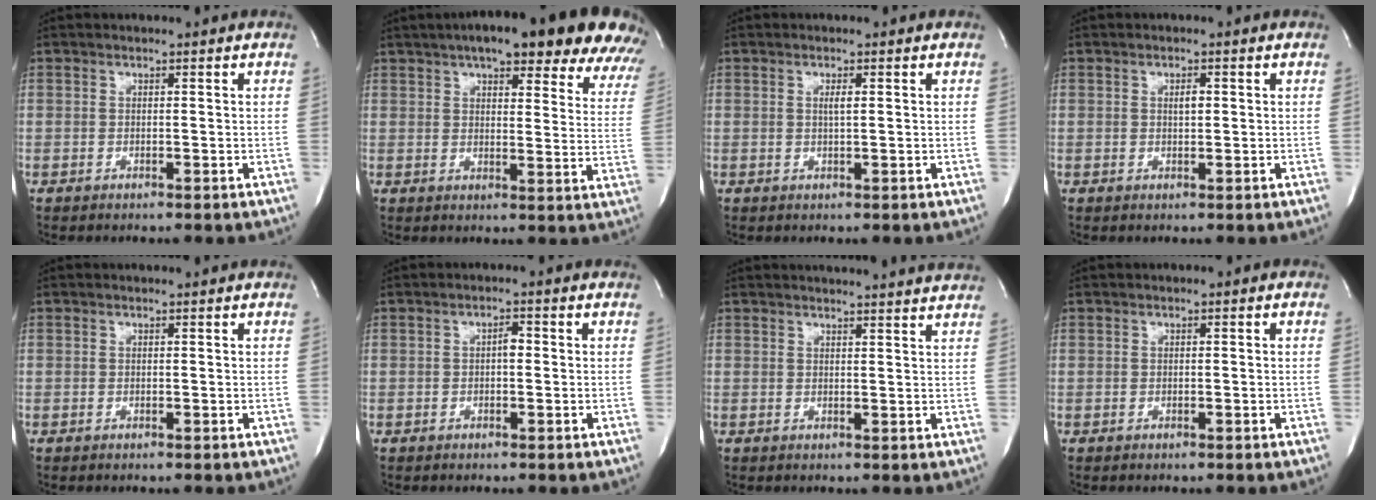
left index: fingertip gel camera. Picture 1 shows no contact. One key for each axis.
{"total": 25.5, "fx": 19.8, "fy": 5.8, "fz": 15.0, "tx": -0.186, "ty": -0.004, "tz": 0.222}
{"total": 1.1, "fx": -0.2, "fy": 0.0, "fz": 1.1, "tx": -0.025, "ty": -0.005, "tz": -0.002}
{"total": 1.2, "fx": -0.2, "fy": 0.4, "fz": 1.1, "tx": -0.020, "ty": -0.004, "tz": -0.002}
{"total": 0.0}
{"total": 1.5, "fx": -0.5, "fy": 0.5, "fz": 1.3, "tx": -0.018, "ty": 0.000, "tz": -0.011}
{"total": 11.6, "fx": 11.2, "fy": -0.1, "fz": 3.0, "tx": -0.035, "ty": -0.016, "tz": 0.117}
{"total": 0.6, "fx": -0.6, "fy": 0.1, "fz": 0.2, "tx": -0.002, "ty": -0.002, "tz": -0.013}